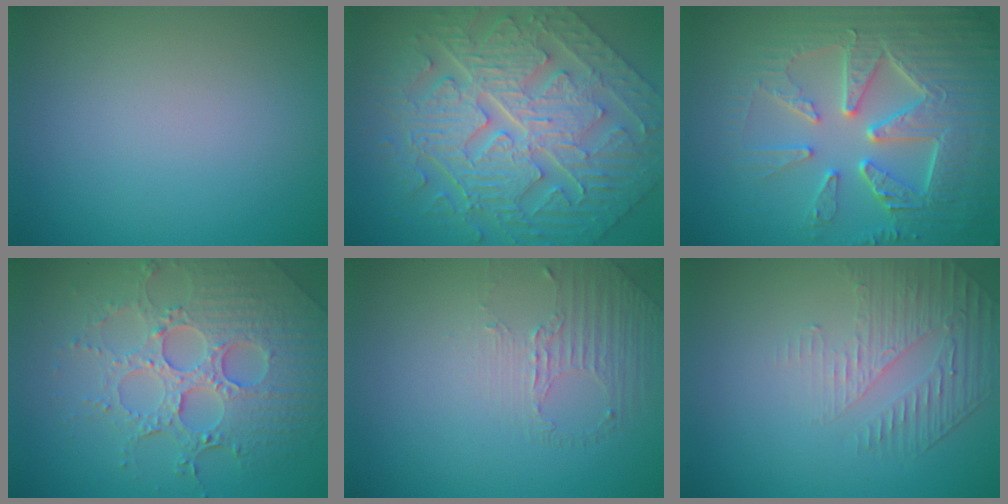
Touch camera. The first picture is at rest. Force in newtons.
{"total": 11.0, "press": 7.8, "slide": 7.8}
{"total": 8.2, "press": 6.4, "slide": 5.1}
{"total": 7.0, "press": 5.4, "slide": 4.6}
{"total": 1.4, "press": 0.8, "slide": 1.1}
{"total": 1.9, "press": 1.3, "slide": 1.3}